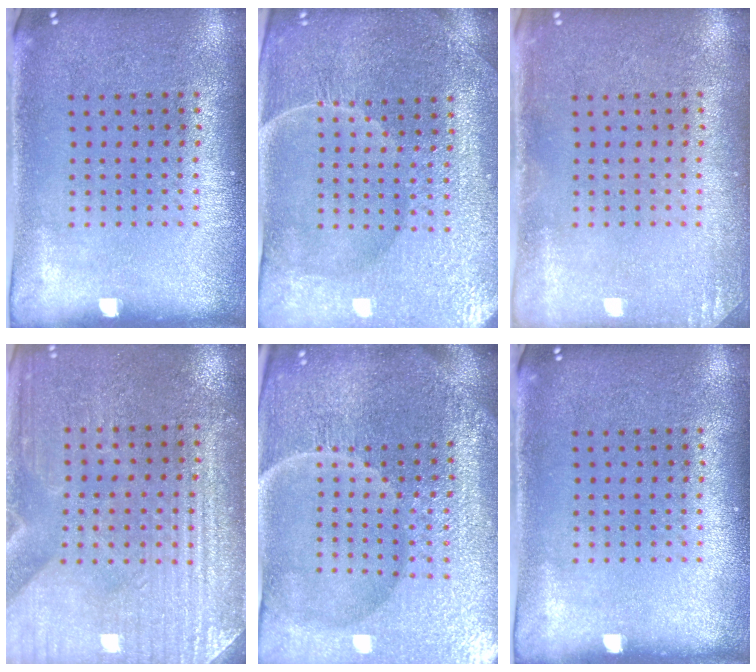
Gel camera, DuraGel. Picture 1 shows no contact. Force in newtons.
{"total": 4.4, "press": 4.3, "slide": 1.1}
{"total": 1.3, "press": 1.3, "slide": 0.1}
{"total": 3.1, "press": 3.1, "slide": 0.6}
{"total": 6.3, "press": 5.7, "slide": 2.7}
{"total": 0.0}